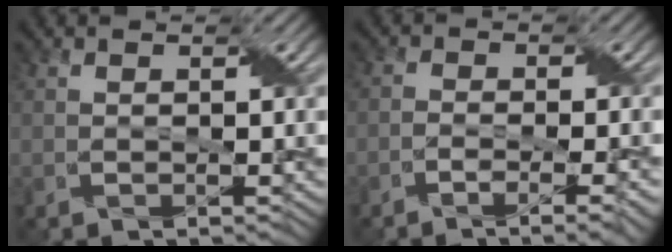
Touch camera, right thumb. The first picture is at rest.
{"total": 5.0, "force": [-3.3, 1.0, 3.6], "torque": [-0.061, 0.003, -0.046]}